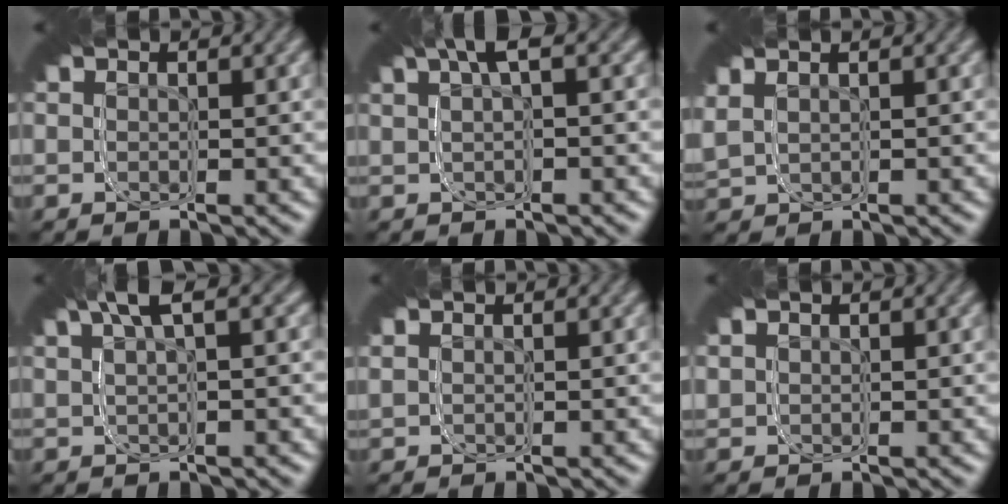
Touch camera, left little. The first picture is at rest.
{"total": 2.3, "force": [0.2, 0.2, 2.3], "torque": [-0.061, 0.010, 0.003]}
{"total": 3.3, "force": [0.8, 2.6, 1.8], "torque": [-0.059, 0.003, 0.010]}
{"total": 3.6, "force": [1.3, 1.2, 3.1], "torque": [-0.074, 0.022, 0.013]}
{"total": 0.8, "force": [0.0, 0.6, 0.6], "torque": [-0.020, -0.002, 0.003]}
{"total": 1.7, "force": [0.2, 1.5, 0.8], "torque": [-0.027, -0.007, 0.005]}